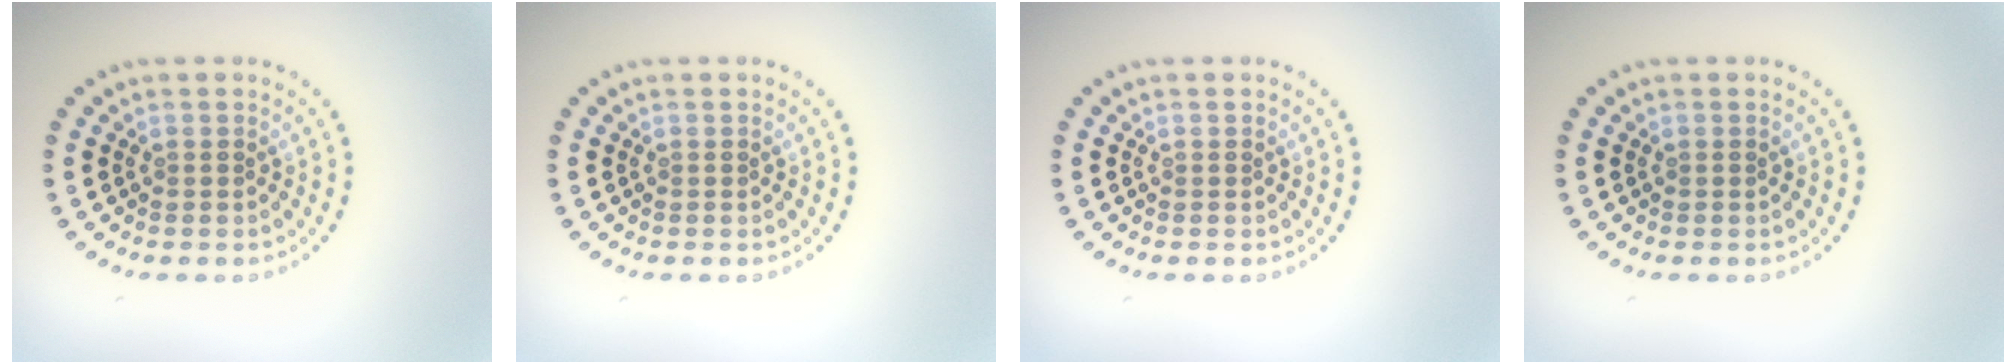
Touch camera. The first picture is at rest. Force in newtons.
{"total": 0.0}
{"total": 0.0}
{"total": 0.0}